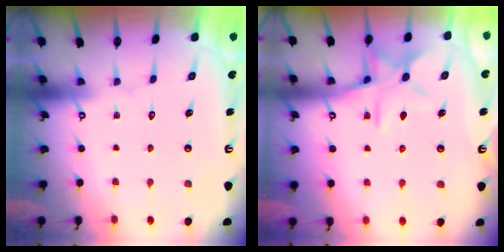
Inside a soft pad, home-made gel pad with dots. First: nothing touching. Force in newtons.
{"total": 11.7, "press": 11.7, "slide": 0.9}